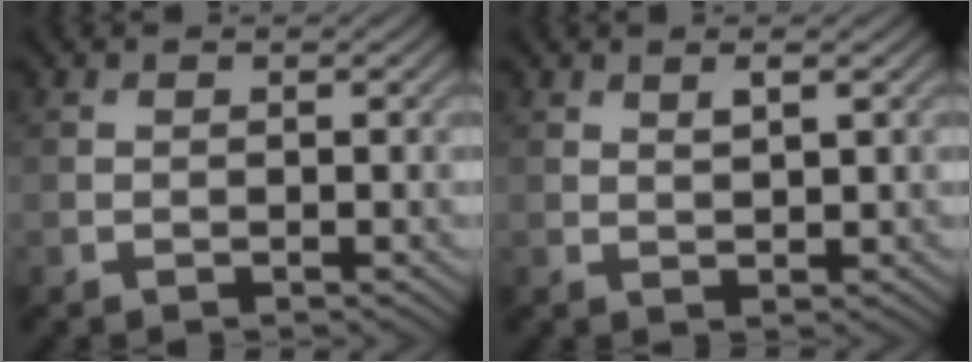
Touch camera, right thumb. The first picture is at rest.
{"total": 1.5, "force": [1.0, 0.4, 1.1], "torque": [-0.025, 0.000, 0.020]}